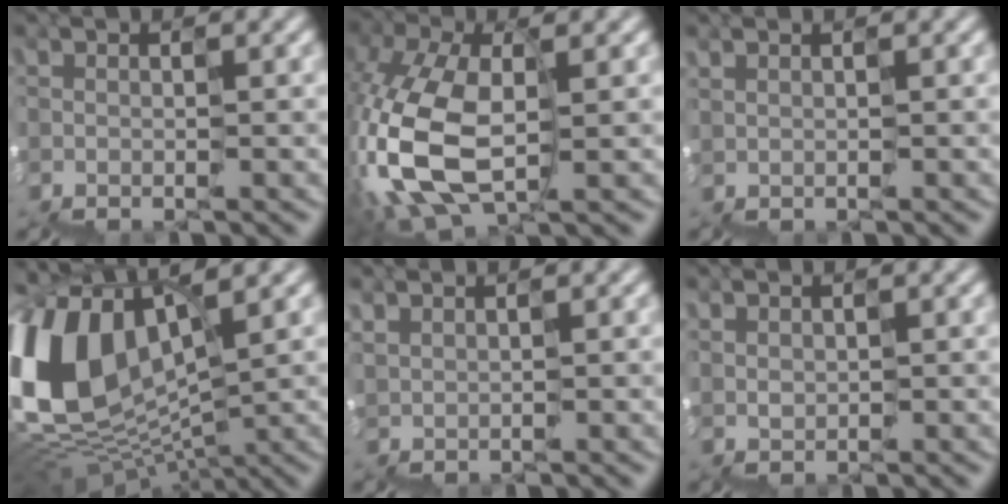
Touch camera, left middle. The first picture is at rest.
{"total": 7.1, "force": [-1.7, 4.3, 5.4], "torque": [-0.154, 0.004, -0.036]}
{"total": 0.7, "force": [0.6, -0.2, -0.3], "torque": [0.007, 0.010, 0.015]}
{"total": 10.8, "force": [2.7, 7.1, 7.7], "torque": [-0.192, 0.035, 0.038]}
{"total": 1.3, "force": [1.0, -0.1, -0.8], "torque": [0.007, 0.009, 0.025]}
{"total": 1.0, "force": [0.6, 0.7, -0.4], "torque": [0.013, 0.016, 0.019]}